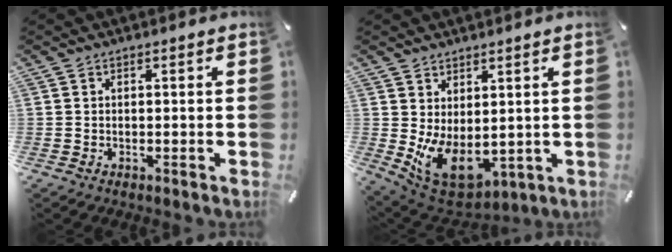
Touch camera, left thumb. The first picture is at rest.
{"total": 8.7, "force": [0.0, 6.5, 5.8], "torque": [-0.098, -0.026, 0.008]}